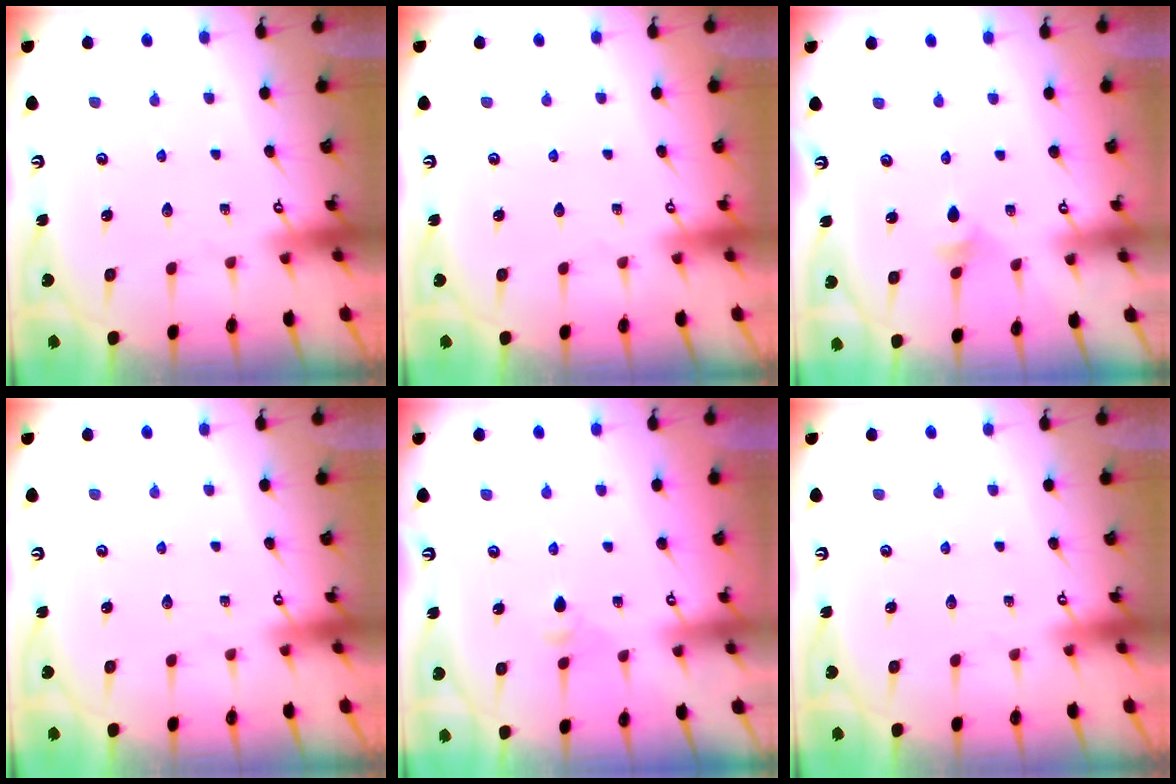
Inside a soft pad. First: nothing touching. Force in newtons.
{"total": 0.0}
{"total": 3.3, "press": 3.2, "slide": 0.8}
{"total": 0.0}
{"total": 3.1, "press": 3.0, "slide": 0.7}
{"total": 0.0}